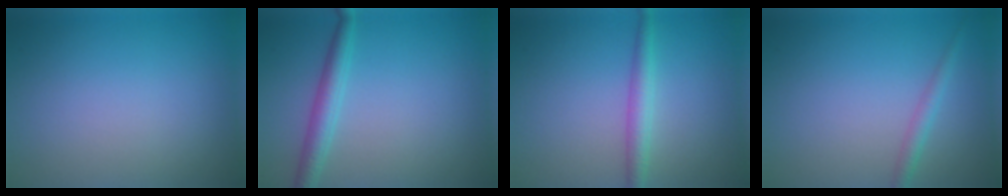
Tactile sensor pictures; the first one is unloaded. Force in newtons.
{"total": 2.7, "press": 2.7, "slide": 0.1}
{"total": 2.3, "press": 2.3, "slide": 0.1}
{"total": 1.6, "press": 1.6, "slide": 0.1}